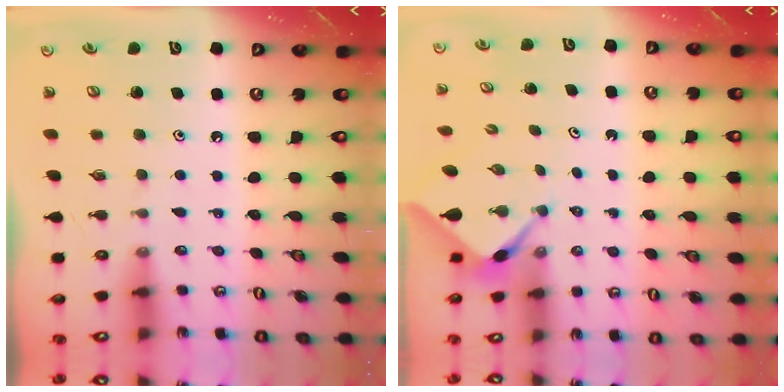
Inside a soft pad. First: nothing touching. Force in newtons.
{"total": 2.2, "press": 2.2, "slide": 0.2}